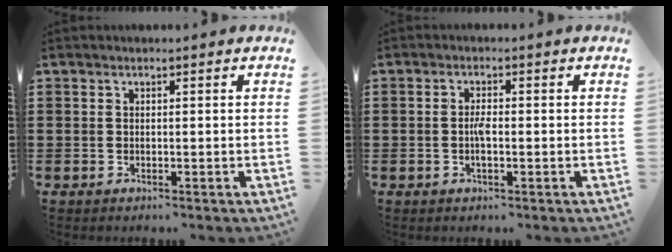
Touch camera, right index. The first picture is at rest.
{"total": 2.4, "force": [-0.6, 0.5, 2.2], "torque": [-0.049, -0.004, -0.014]}